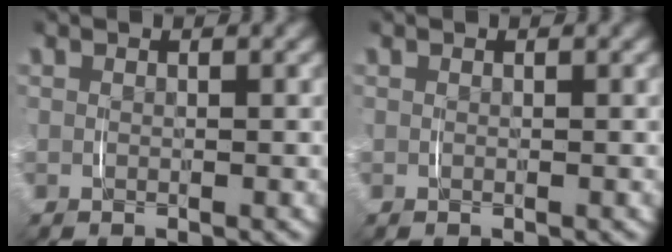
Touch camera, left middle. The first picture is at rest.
{"total": 0.0}